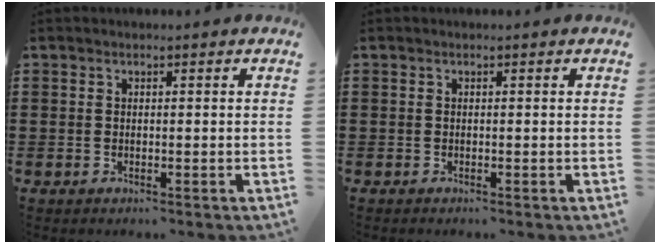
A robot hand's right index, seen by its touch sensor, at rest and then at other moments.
{"total": 0.0}